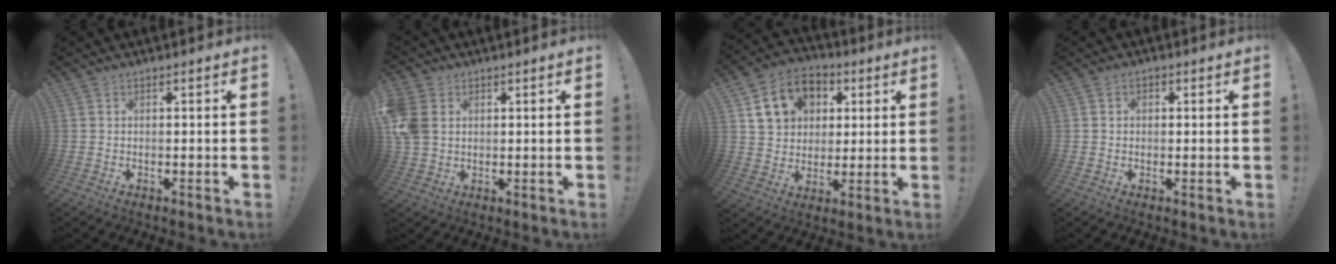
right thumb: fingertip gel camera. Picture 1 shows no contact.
{"total": 9.3, "force": [1.9, 7.3, 5.5], "torque": [-0.115, 0.001, 0.039]}
{"total": 13.2, "force": [5.0, 10.7, 5.7], "torque": [-0.090, -0.011, 0.103]}
{"total": 1.7, "force": [-0.5, 1.4, 0.7], "torque": [-0.012, 0.006, -0.010]}